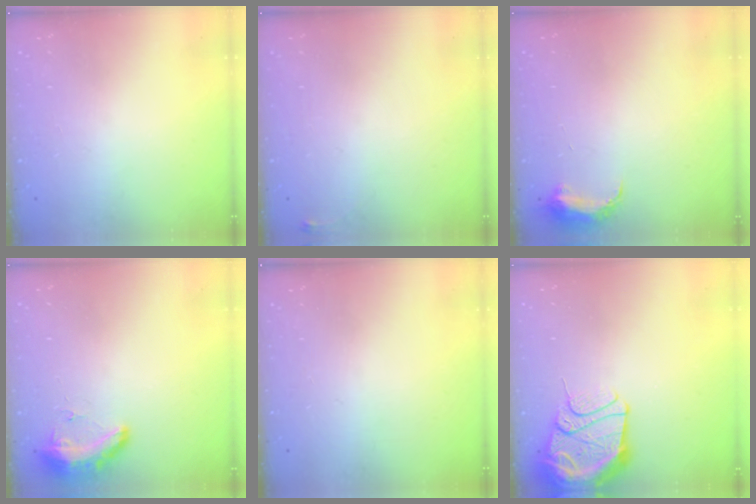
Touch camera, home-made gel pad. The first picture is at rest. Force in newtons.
{"total": 3.4, "press": 3.4, "slide": 0.5}
{"total": 7.0, "press": 6.9, "slide": 0.6}
{"total": 10.2, "press": 9.3, "slide": 4.2}
{"total": 0.0}
{"total": 14.8, "press": 14.7, "slide": 1.7}